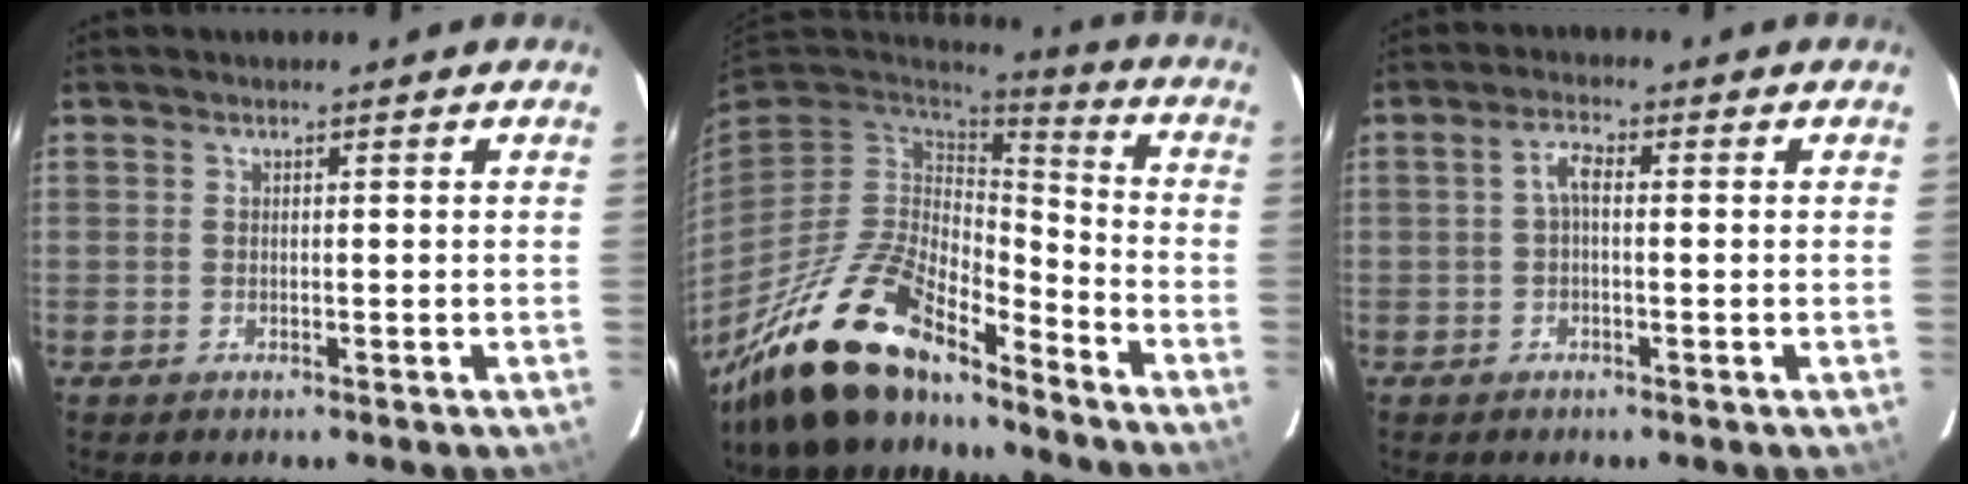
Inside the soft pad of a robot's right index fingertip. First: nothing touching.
{"total": 20.5, "force": [-16.0, 6.6, 10.9], "torque": [-0.234, -0.024, -0.295]}
{"total": 2.6, "force": [-0.2, 1.1, 2.4], "torque": [-0.050, 0.011, -0.003]}